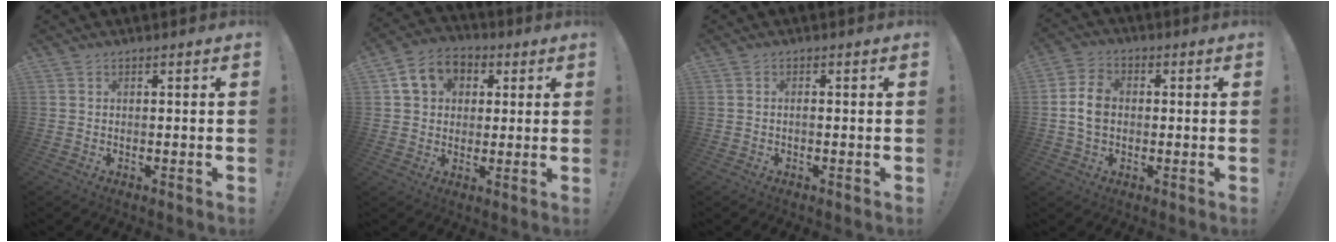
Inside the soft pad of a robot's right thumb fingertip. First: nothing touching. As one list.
[{"total": 10.0, "force": [3.4, 8.3, 4.6], "torque": [-0.067, 0.000, 0.068]}, {"total": 0.5, "force": [-0.3, 0.0, 0.4], "torque": [-0.008, 0.000, -0.006]}, {"total": 8.2, "force": [-0.1, 5.9, 5.7], "torque": [-0.094, 0.005, -0.003]}]